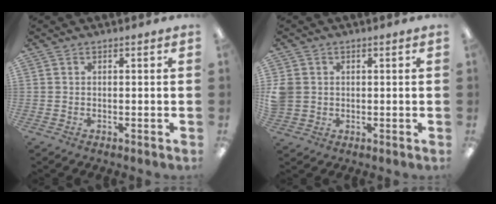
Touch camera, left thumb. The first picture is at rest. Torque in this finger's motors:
{"motor_torque": [0.20, 0.18, 0.71, -0.34, 0.02]}